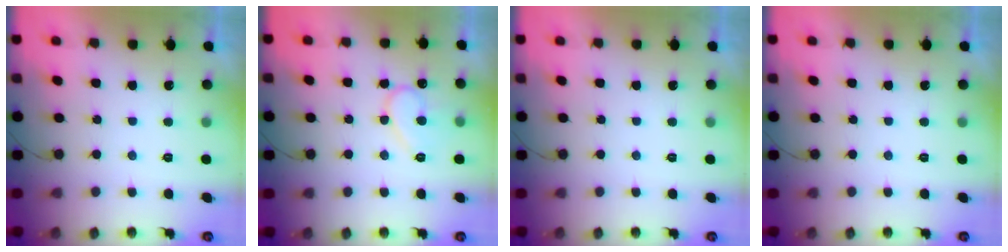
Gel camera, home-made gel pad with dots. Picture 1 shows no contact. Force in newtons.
{"total": 10.2, "press": 10.1, "slide": 0.9}
{"total": 0.0}
{"total": 0.0}